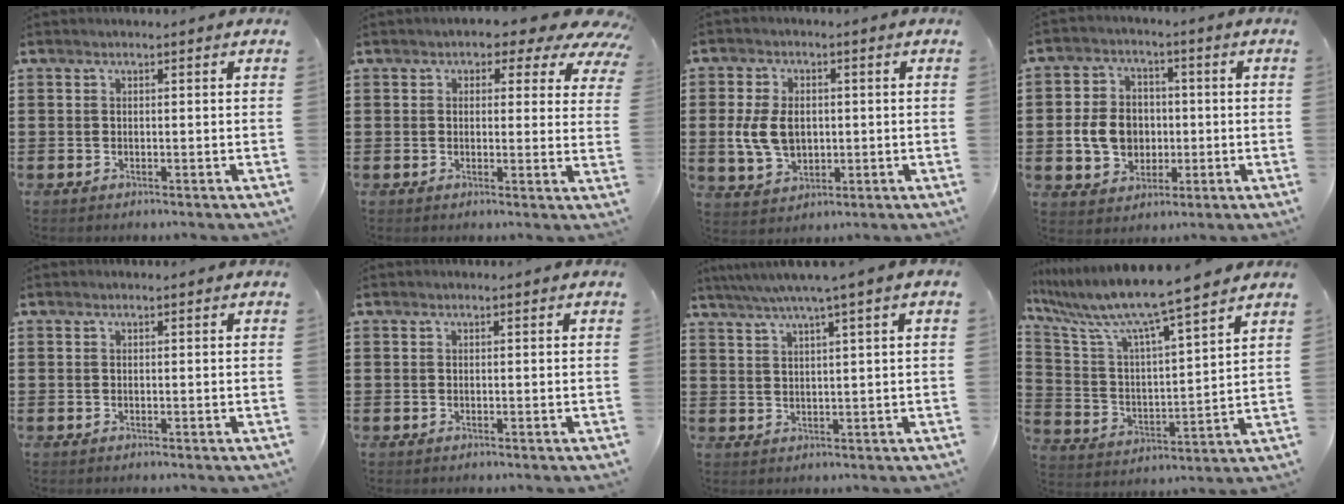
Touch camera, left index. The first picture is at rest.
{"total": 3.9, "force": [2.5, 2.1, 2.2], "torque": [-0.026, -0.016, 0.034]}
{"total": 6.8, "force": [-0.1, 4.8, 4.9], "torque": [-0.118, 0.003, -0.009]}
{"total": 7.7, "force": [-0.7, 6.5, 4.0], "torque": [-0.102, 0.010, -0.017]}
{"total": 0.0}
{"total": 0.0}
{"total": 3.8, "force": [2.2, -0.5, 3.1], "torque": [-0.065, -0.005, 0.033]}
{"total": 8.9, "force": [7.8, -0.5, 4.2], "torque": [-0.117, -0.056, 0.126]}